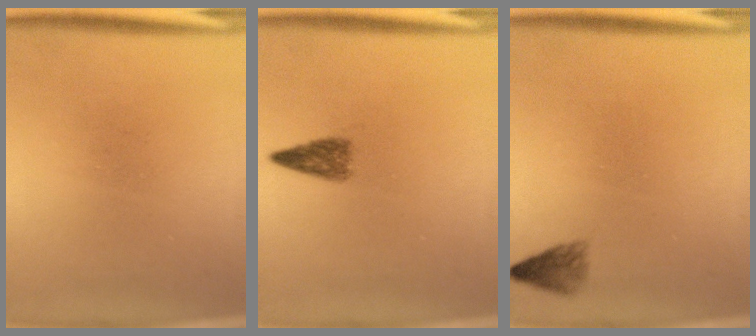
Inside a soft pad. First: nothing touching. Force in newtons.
{"total": 2.5}
{"total": 1.8}